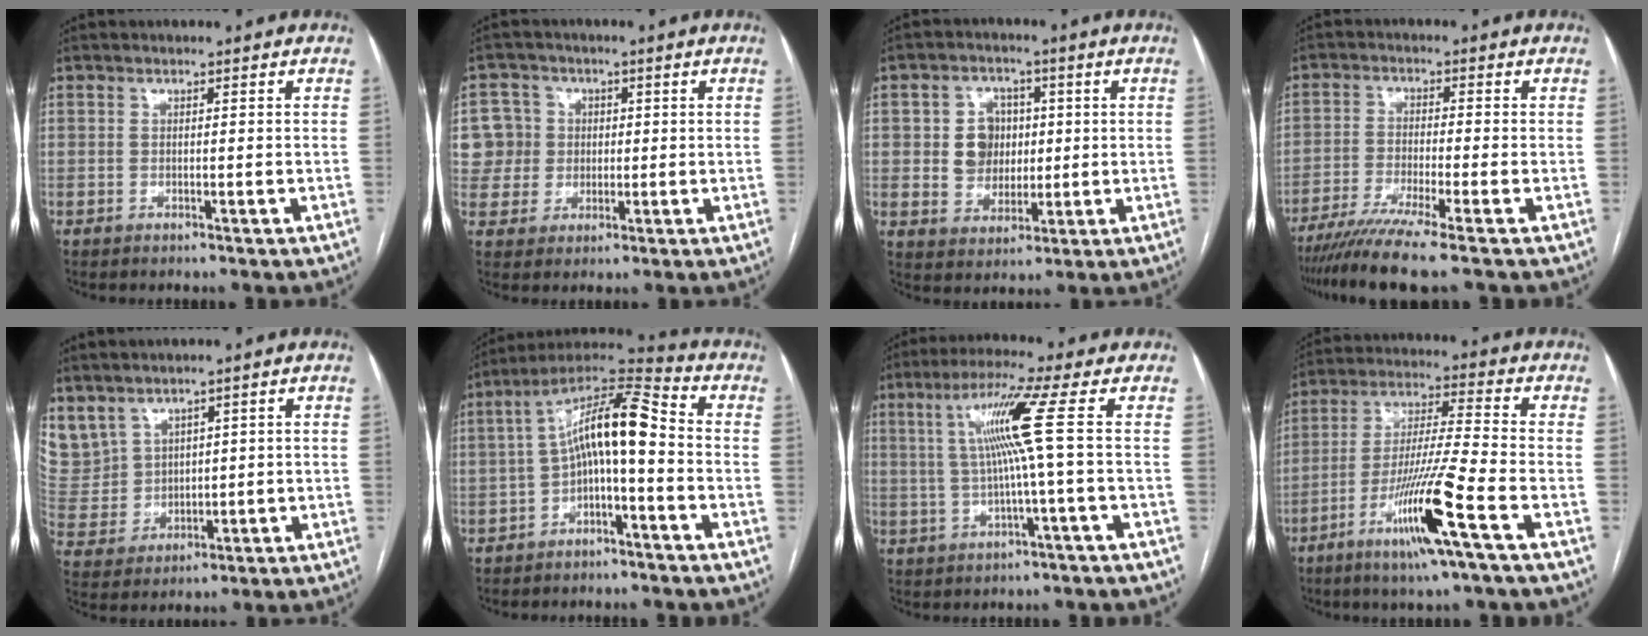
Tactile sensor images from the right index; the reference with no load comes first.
{"total": 7.1, "force": [1.1, 7.0, 0.4], "torque": [-0.008, 0.024, 0.024]}
{"total": 6.8, "force": [0.9, 5.9, 3.3], "torque": [-0.060, 0.015, 0.025]}
{"total": 9.0, "force": [-6.9, -1.3, 5.6], "torque": [-0.092, -0.026, -0.117]}
{"total": 10.8, "force": [6.3, 8.4, 2.7], "torque": [-0.102, 0.035, 0.162]}
{"total": 11.1, "force": [-1.0, 2.3, 10.9], "torque": [-0.191, 0.047, -0.018]}
{"total": 8.2, "force": [1.2, -2.0, 7.8], "torque": [-0.145, 0.014, 0.033]}
{"total": 13.2, "force": [-6.4, -1.0, 11.5], "torque": [-0.225, -0.018, -0.122]}